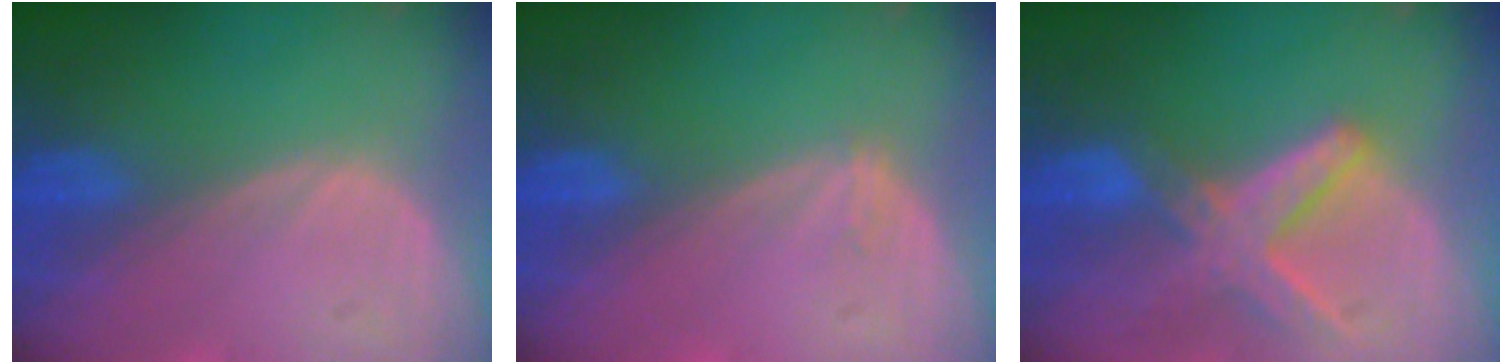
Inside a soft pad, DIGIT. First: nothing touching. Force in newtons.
{"total": 0.9, "press": 0.6, "slide": 0.6}
{"total": 8.2, "press": 7.1, "slide": 4.1}